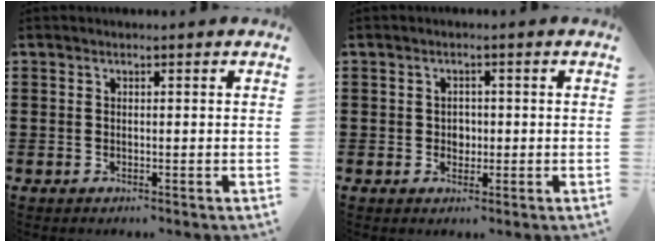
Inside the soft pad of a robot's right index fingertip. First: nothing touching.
{"total": 1.7, "force": [-0.1, 1.5, 0.8], "torque": [-0.019, 0.007, -0.003]}